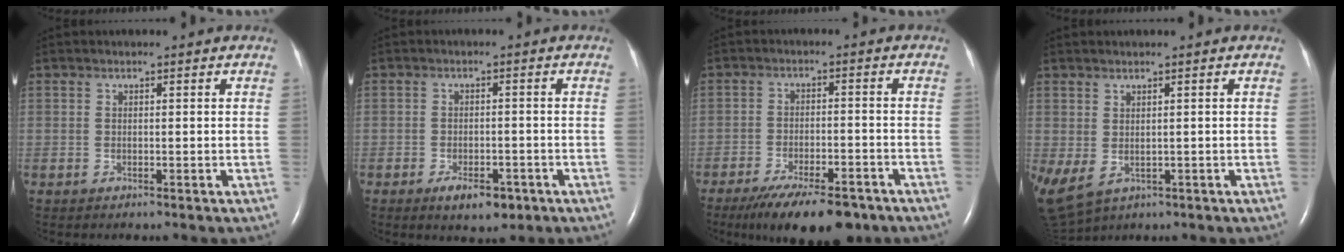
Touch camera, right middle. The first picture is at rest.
{"total": 4.8, "force": [-2.8, 2.2, 3.2], "torque": [-0.053, 0.000, -0.036]}
{"total": 12.6, "force": [-9.5, 3.8, 7.4], "torque": [-0.116, -0.014, -0.148]}
{"total": 10.5, "force": [-3.1, 7.1, 7.2], "torque": [-0.187, -0.008, -0.034]}